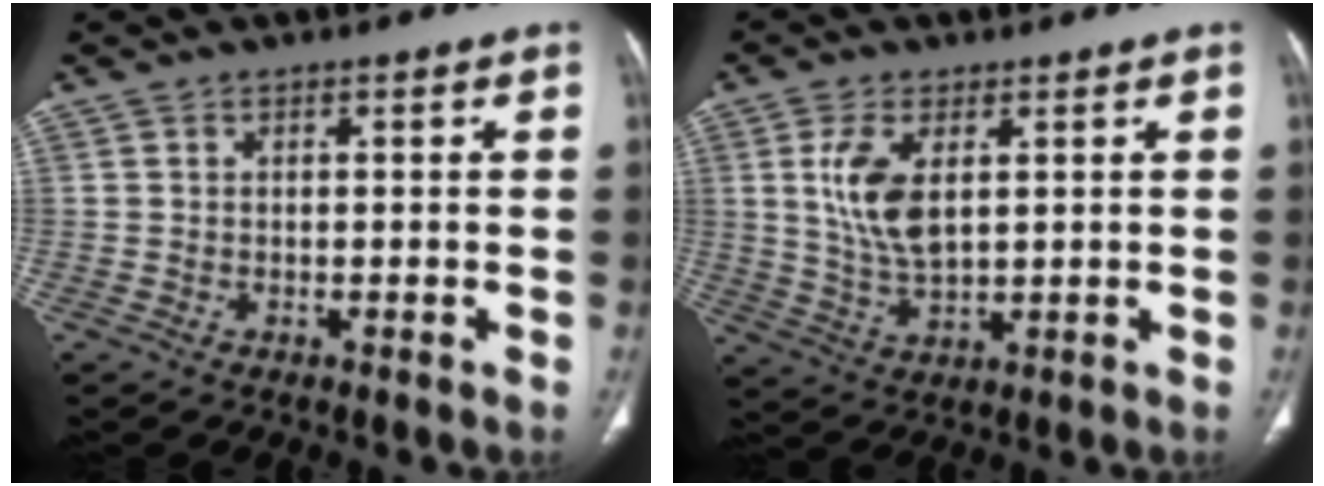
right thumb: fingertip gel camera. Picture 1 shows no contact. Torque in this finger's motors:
{"motor_torque": [0.30, 0.08, 0.27, 0.27, 0.31]}